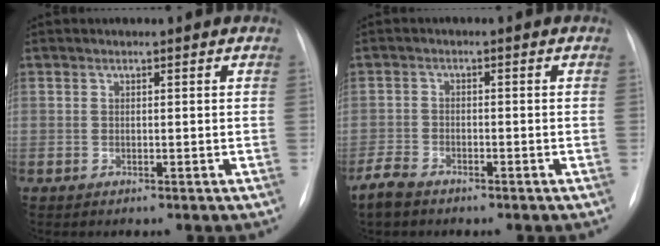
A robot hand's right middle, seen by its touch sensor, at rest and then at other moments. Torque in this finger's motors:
{"motor_torque": [0.19, -0.41, 0.02, 0.04]}